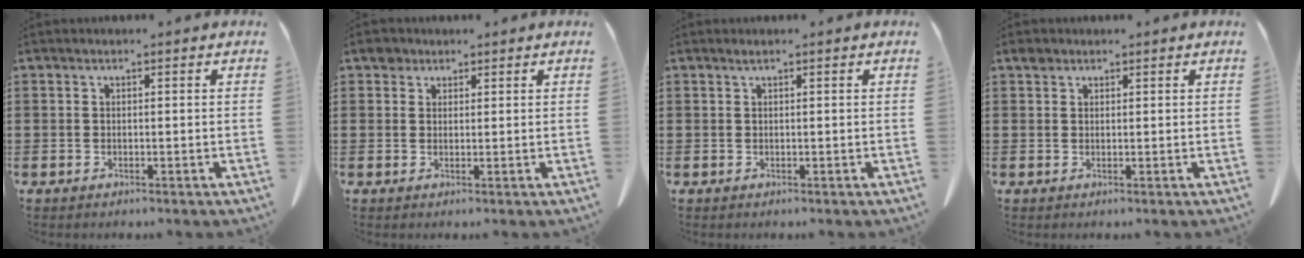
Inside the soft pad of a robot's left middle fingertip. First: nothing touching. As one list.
[{"total": 2.2, "force": [1.7, 1.3, 0.5], "torque": [-0.008, 0.001, 0.031]}, {"total": 0.6, "force": [0.4, 0.0, 0.4], "torque": [-0.008, -0.002, 0.008]}, {"total": 1.6, "force": [1.2, 0.9, 0.7], "torque": [-0.017, 0.003, 0.022]}]